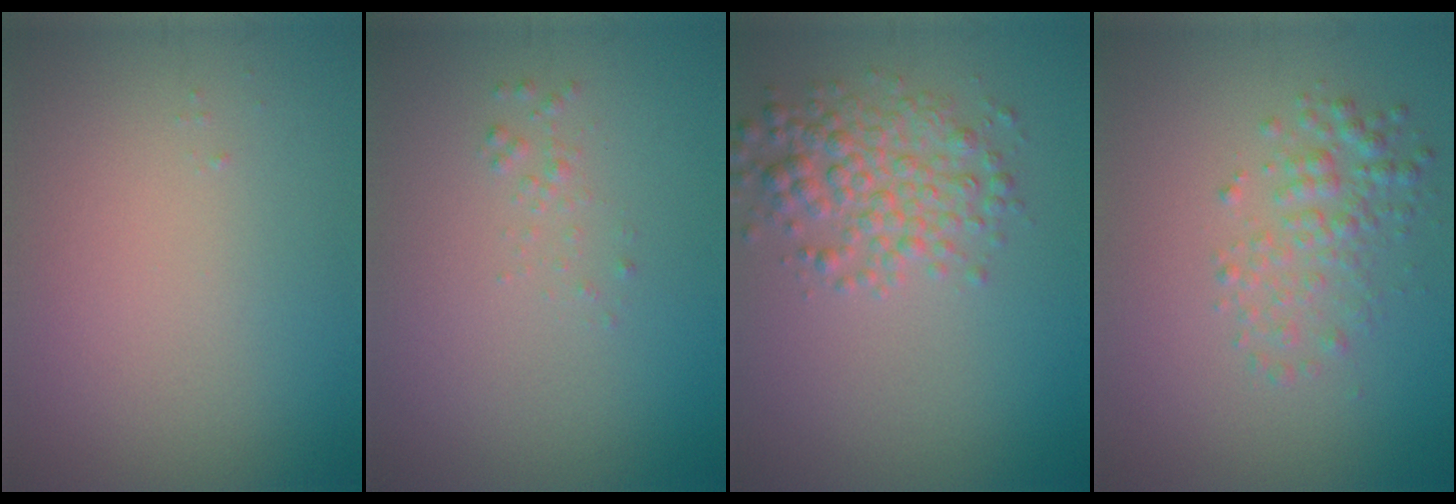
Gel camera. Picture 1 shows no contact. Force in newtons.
{"total": 0.8, "press": 0.8, "slide": 0.1}
{"total": 4.0, "press": 4.0, "slide": 0.1}
{"total": 2.6, "press": 2.6, "slide": 0.0}